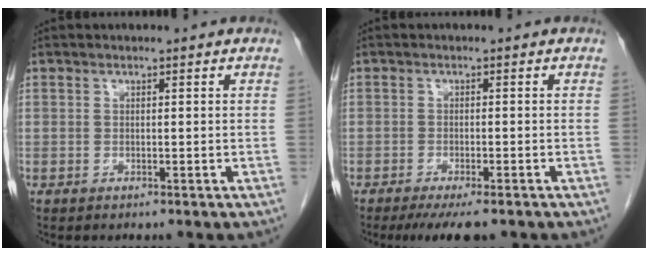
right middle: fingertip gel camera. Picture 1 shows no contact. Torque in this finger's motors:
{"motor_torque": [0.18, -0.06, 0.06, 0.06]}